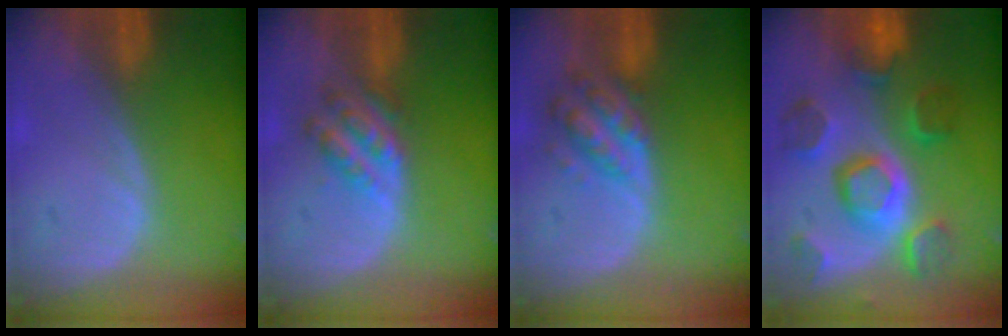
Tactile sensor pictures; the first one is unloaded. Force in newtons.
{"total": 5.4, "press": 4.9, "slide": 2.2}
{"total": 6.3, "press": 5.7, "slide": 2.7}
{"total": 11.4, "press": 10.0, "slide": 5.7}